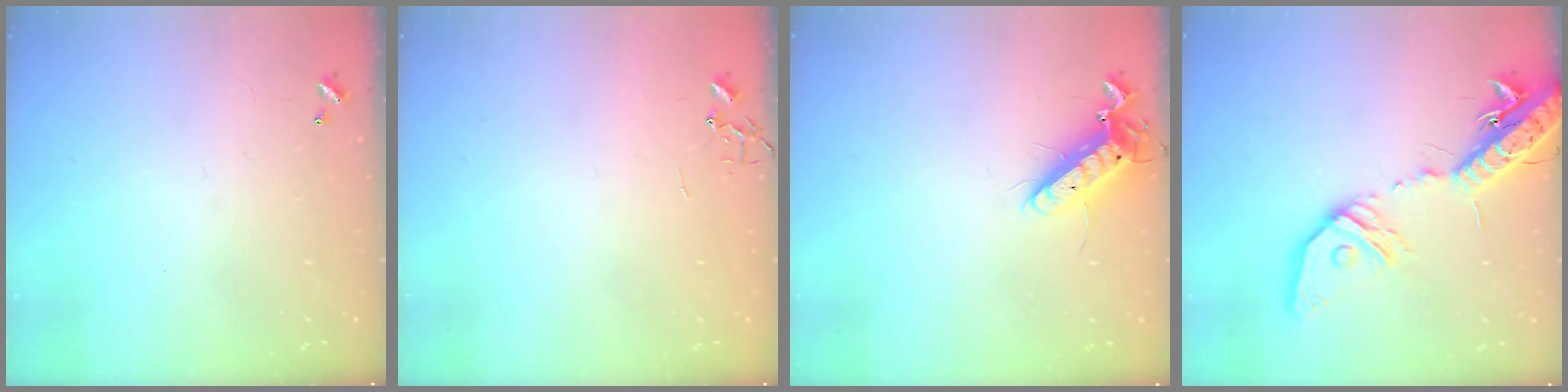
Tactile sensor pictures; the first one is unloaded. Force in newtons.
{"total": 0.0}
{"total": 12.0, "press": 11.8, "slide": 2.1}
{"total": 22.2, "press": 21.7, "slide": 4.7}